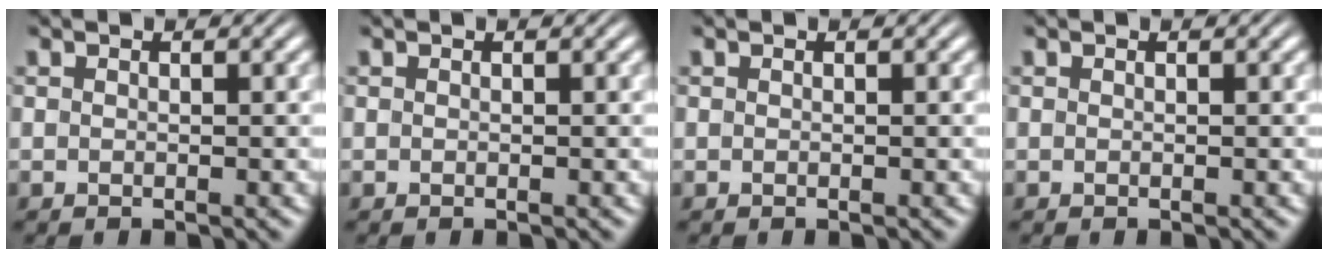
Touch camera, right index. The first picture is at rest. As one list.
[{"total": 0.0}, {"total": 0.0}, {"total": 0.0}]